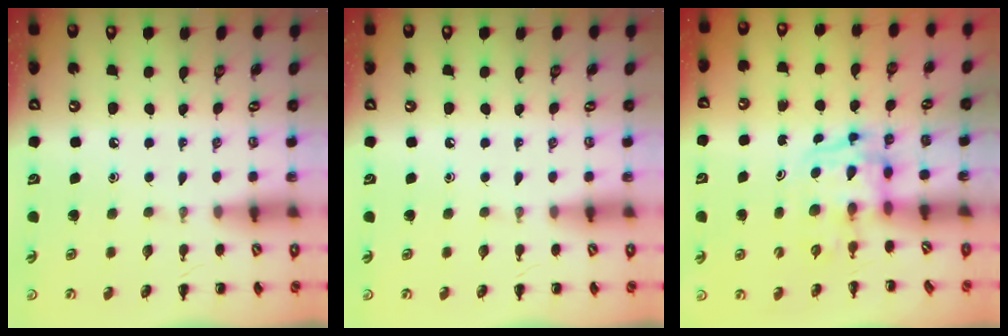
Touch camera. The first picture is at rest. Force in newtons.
{"total": 0.0}
{"total": 3.3, "press": 3.2, "slide": 0.6}